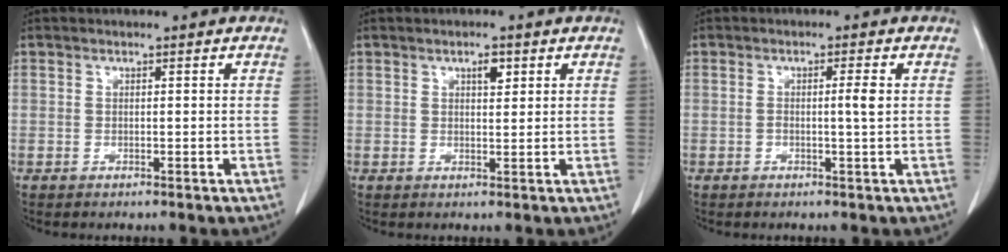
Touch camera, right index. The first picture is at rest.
{"total": 2.1, "force": [1.1, 0.8, 1.6], "torque": [-0.026, -0.003, 0.017]}
{"total": 2.2, "force": [0.1, -0.2, 2.1], "torque": [-0.037, -0.001, -0.001]}